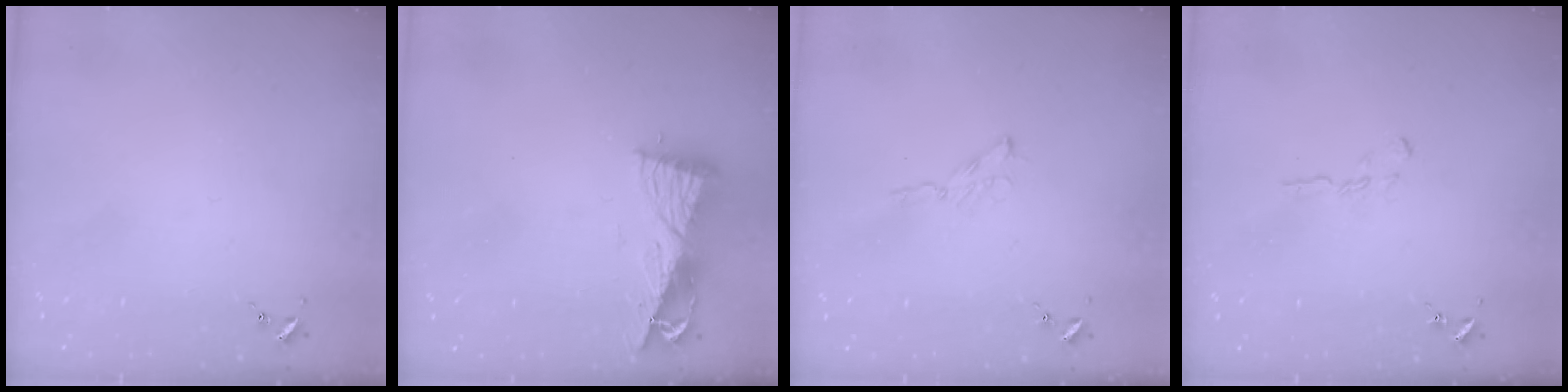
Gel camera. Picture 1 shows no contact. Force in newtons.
{"total": 9.3, "press": 9.3, "slide": 1.0}
{"total": 2.9, "press": 2.9, "slide": 0.3}
{"total": 3.9, "press": 3.9, "slide": 0.4}